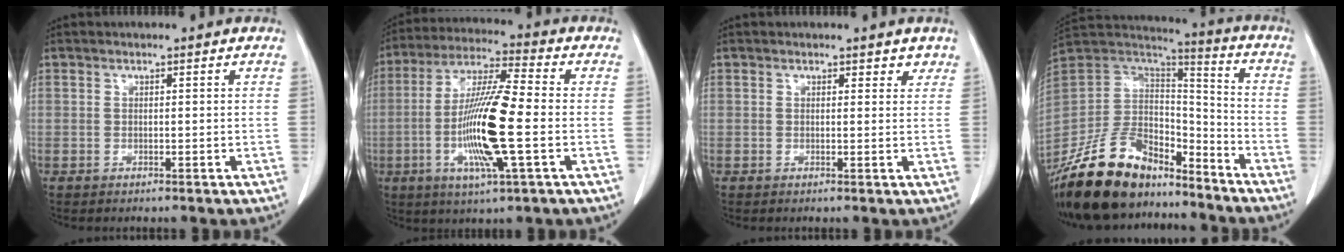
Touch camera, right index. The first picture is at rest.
{"total": 14.5, "force": [-2.8, 0.7, 14.2], "torque": [-0.282, -0.009, -0.056]}
{"total": 2.0, "force": [1.5, 1.2, 0.4], "torque": [0.010, -0.002, 0.010]}
{"total": 22.5, "force": [-17.7, 9.2, 10.6], "torque": [-0.238, 0.011, -0.322]}